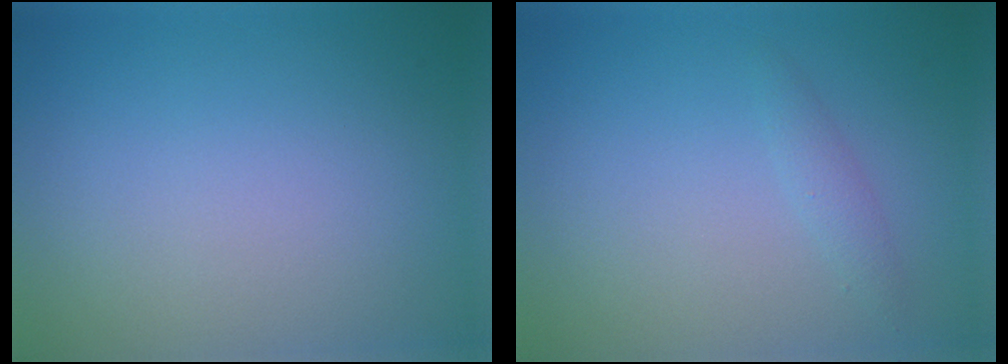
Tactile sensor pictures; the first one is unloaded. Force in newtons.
{"total": 1.1, "press": 1.1, "slide": 0.0}